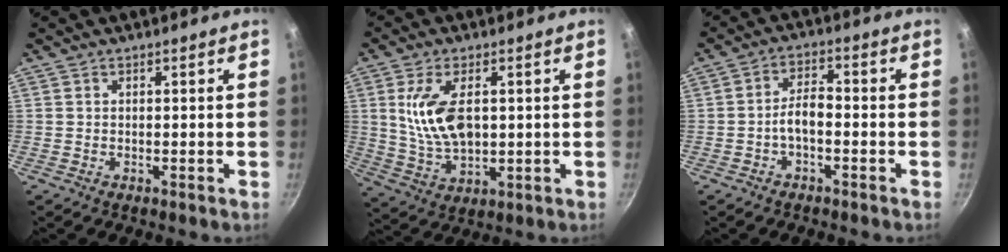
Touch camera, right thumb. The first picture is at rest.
{"total": 11.4, "force": [2.0, 6.2, 9.4], "torque": [-0.169, -0.013, 0.046]}
{"total": 4.5, "force": [-1.8, 1.9, 3.6], "torque": [-0.062, 0.029, -0.036]}